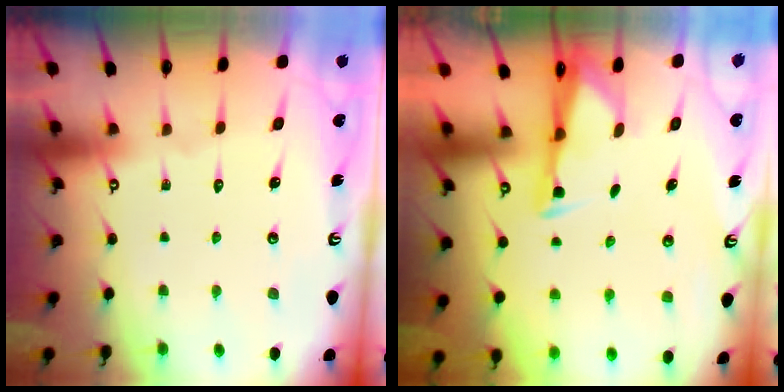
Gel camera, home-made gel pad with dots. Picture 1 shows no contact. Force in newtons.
{"total": 2.8, "press": 2.7, "slide": 0.4}